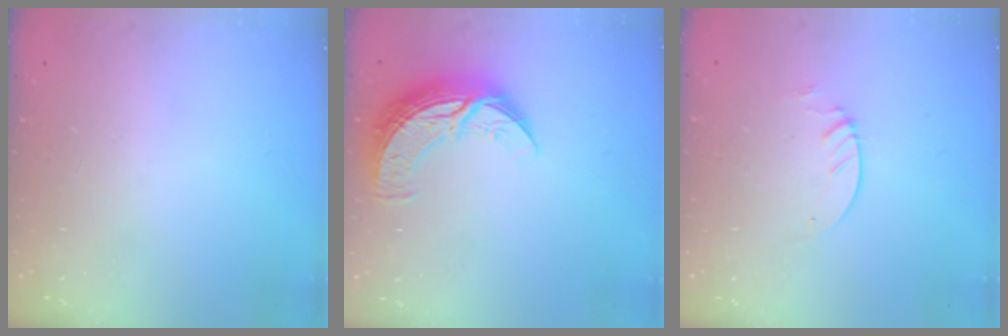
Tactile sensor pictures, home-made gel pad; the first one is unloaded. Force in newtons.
{"total": 12.7, "press": 12.6, "slide": 0.6}
{"total": 2.3, "press": 2.3, "slide": 0.2}